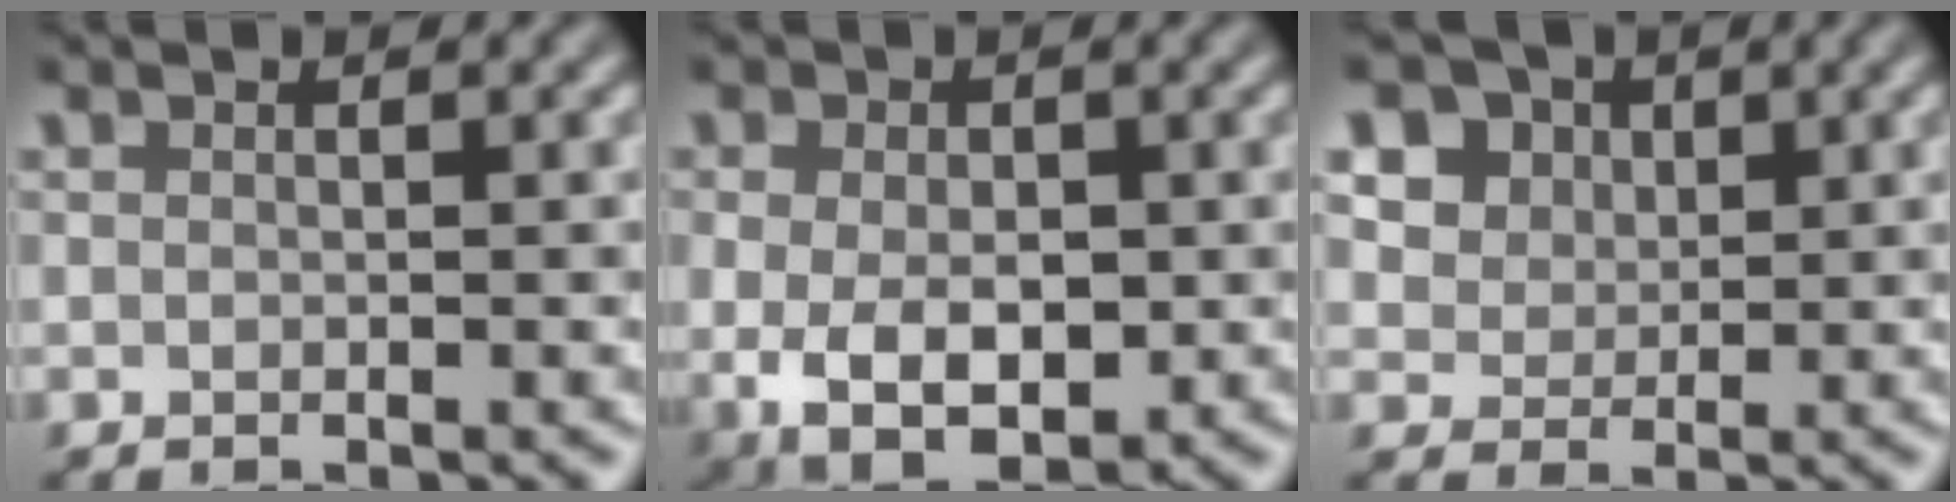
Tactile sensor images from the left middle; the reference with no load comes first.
{"total": 6.4, "force": [-0.9, 3.9, 5.0], "torque": [-0.092, -0.017, -0.008]}
{"total": 10.2, "force": [5.4, 7.4, 4.4], "torque": [-0.094, 0.021, 0.079]}